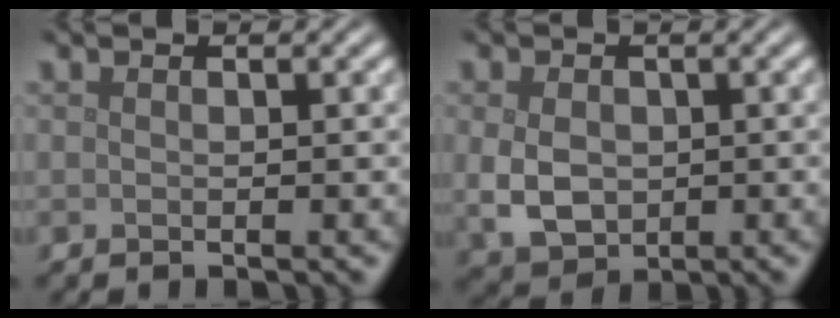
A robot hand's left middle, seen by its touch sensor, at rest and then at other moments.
{"total": 4.2, "force": [-0.3, 3.2, 2.7], "torque": [-0.064, -0.009, -0.001]}